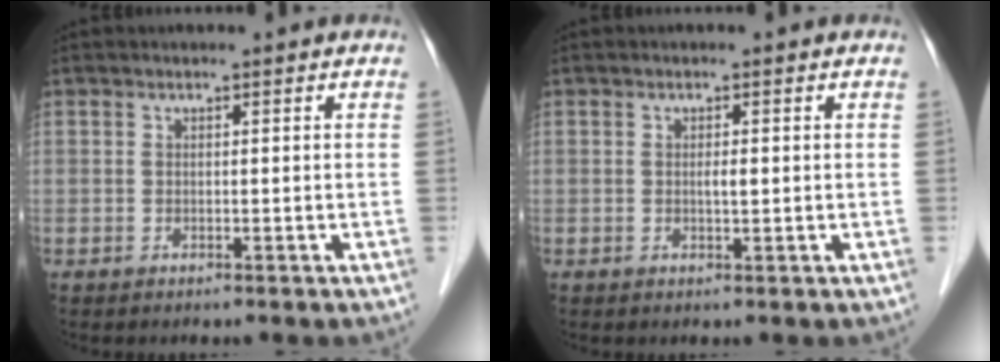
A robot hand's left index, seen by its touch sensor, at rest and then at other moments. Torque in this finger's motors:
{"motor_torque": [0.05, 0.02, 0.01, 0.00]}